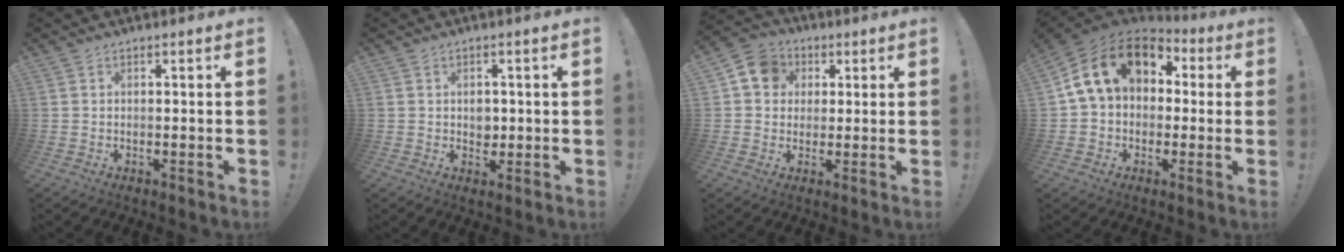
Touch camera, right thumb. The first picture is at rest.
{"total": 3.4, "force": [0.2, 3.0, 1.7], "torque": [-0.003, -0.008, -0.001]}
{"total": 9.4, "force": [2.2, 8.3, 3.8], "torque": [-0.046, 0.003, 0.045]}
{"total": 17.2, "force": [5.4, 11.7, 11.5], "torque": [-0.198, -0.004, 0.095]}